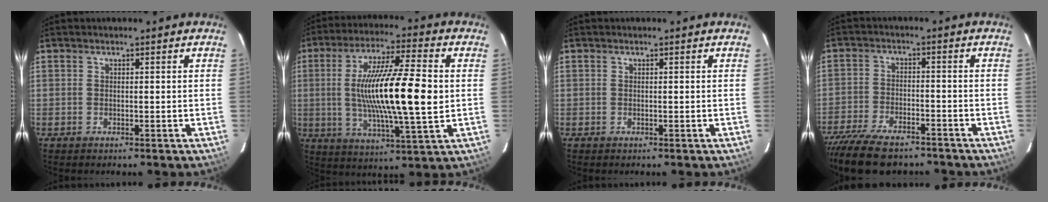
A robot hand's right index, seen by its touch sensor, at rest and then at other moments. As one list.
[{"total": 18.9, "force": [0.6, 2.8, 18.7], "torque": [-0.333, -0.002, 0.011]}, {"total": 0.0}, {"total": 13.9, "force": [-11.3, 4.9, 6.4], "torque": [-0.146, -0.022, -0.189]}]